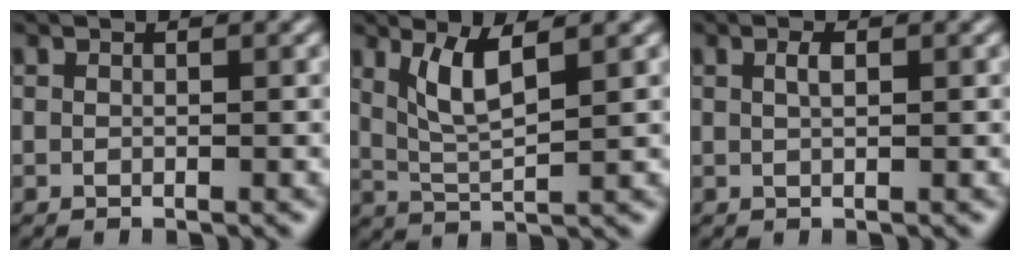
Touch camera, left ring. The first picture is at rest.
{"total": 3.7, "force": [1.7, 0.8, 3.2], "torque": [-0.070, -0.007, 0.040]}
{"total": 1.1, "force": [0.4, 0.3, 0.9], "torque": [-0.019, 0.003, 0.008]}